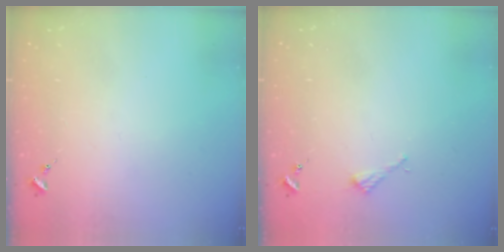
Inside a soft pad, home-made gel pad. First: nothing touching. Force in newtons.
{"total": 2.2, "press": 2.2, "slide": 0.2}